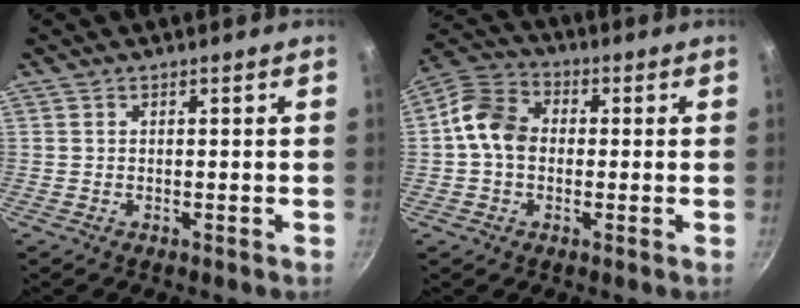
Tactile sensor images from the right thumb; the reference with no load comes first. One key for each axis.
{"total": 9.5, "fx": 0.0, "fy": 7.4, "fz": 6.0, "tx": -0.086, "ty": 0.024, "tz": -0.020}